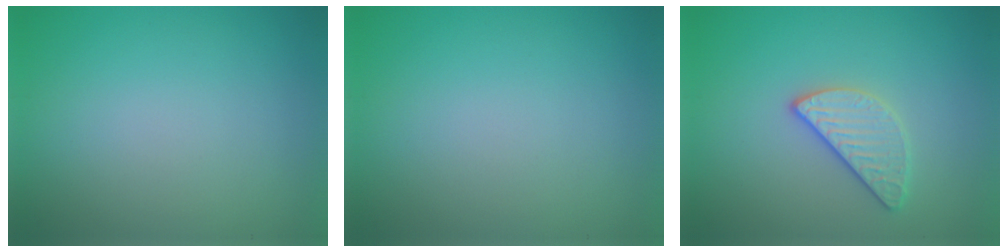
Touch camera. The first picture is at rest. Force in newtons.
{"total": 0.0}
{"total": 2.5, "press": 2.4, "slide": 0.8}